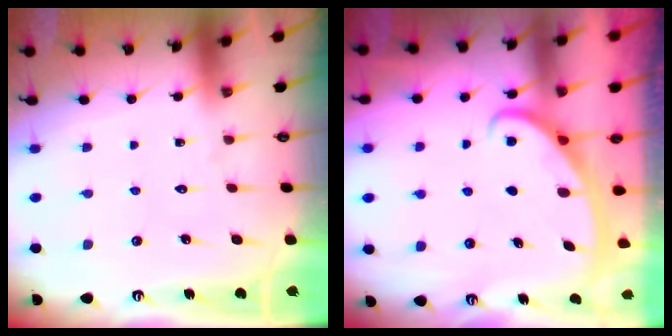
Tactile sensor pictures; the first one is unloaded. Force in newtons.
{"total": 2.9, "press": 2.9, "slide": 0.4}